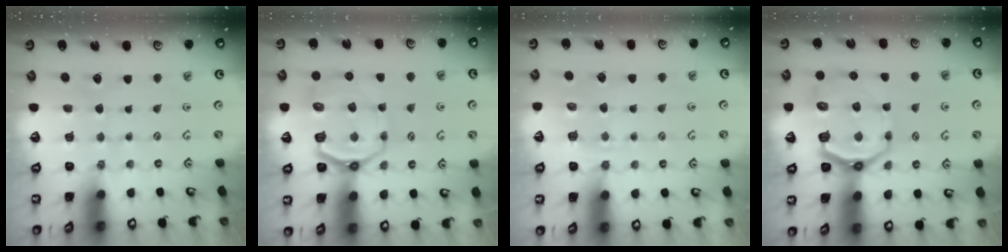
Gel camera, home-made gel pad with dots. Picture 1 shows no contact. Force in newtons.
{"total": 11.7, "press": 11.2, "slide": 3.5}
{"total": 4.8, "press": 4.6, "slide": 1.3}
{"total": 13.2, "press": 12.6, "slide": 4.2}